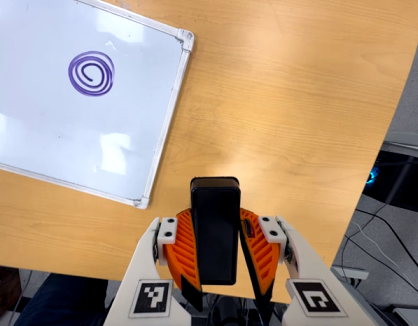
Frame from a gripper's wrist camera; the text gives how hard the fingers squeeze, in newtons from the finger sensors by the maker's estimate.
{"total": 10.1, "left": 8.2, "right": 12.1}